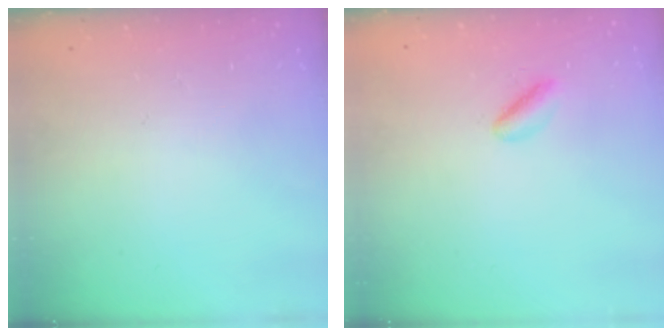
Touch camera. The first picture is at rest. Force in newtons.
{"total": 2.7, "press": 2.5, "slide": 1.0}